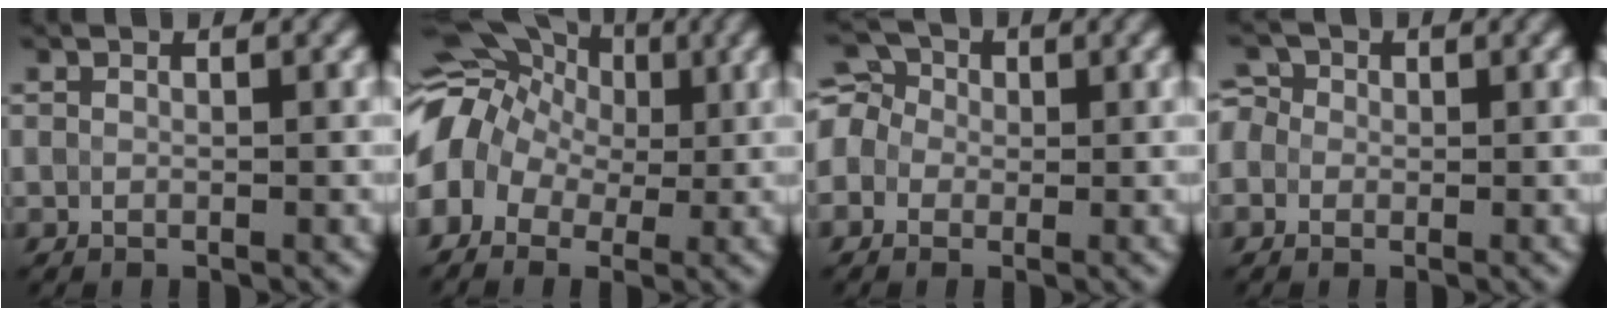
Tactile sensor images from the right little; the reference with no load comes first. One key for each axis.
{"total": 9.8, "fx": 1.1, "fy": 7.8, "fz": 6.0, "tx": -0.108, "ty": 0.023, "tz": -0.002}
{"total": 6.4, "fx": 0.7, "fy": 5.6, "fz": 3.0, "tx": -0.057, "ty": 0.035, "tz": -0.031}
{"total": 4.6, "fx": 0.7, "fy": 4.1, "fz": 1.9, "tx": -0.031, "ty": 0.030, "tz": -0.025}